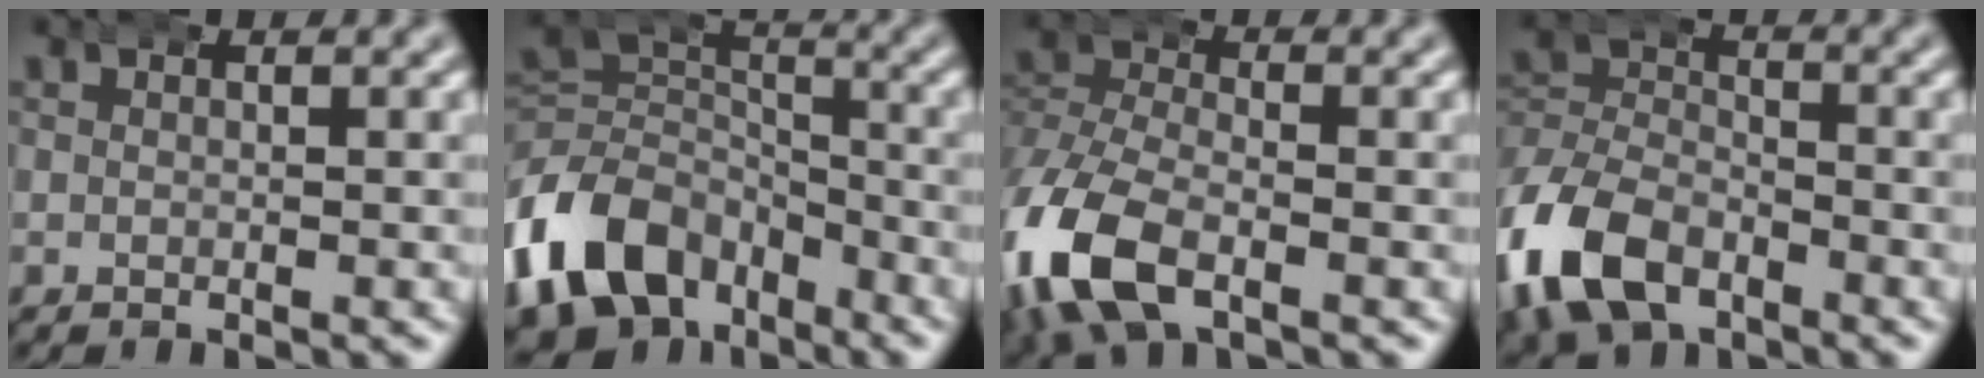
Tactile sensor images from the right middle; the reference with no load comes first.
{"total": 10.0, "force": [-4.1, 7.8, 4.8], "torque": [-0.098, -0.039, -0.062]}
{"total": 7.5, "force": [-3.1, 4.8, 4.8], "torque": [-0.132, -0.027, -0.040]}
{"total": 9.2, "force": [-4.1, 7.2, 4.2], "torque": [-0.111, -0.034, -0.061]}